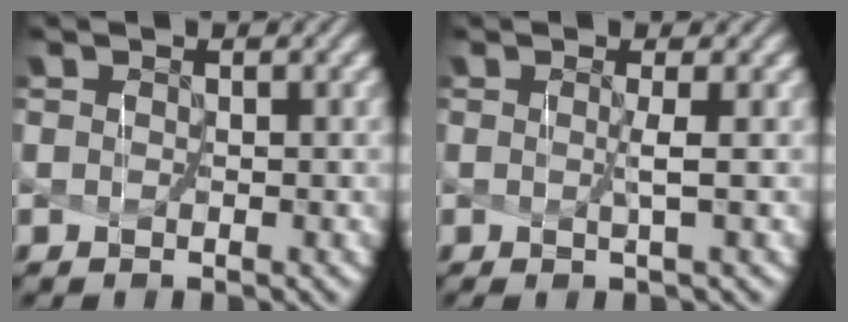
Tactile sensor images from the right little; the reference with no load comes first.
{"total": 1.5, "force": [-0.2, -0.7, 1.3], "torque": [-0.039, -0.006, 0.007]}